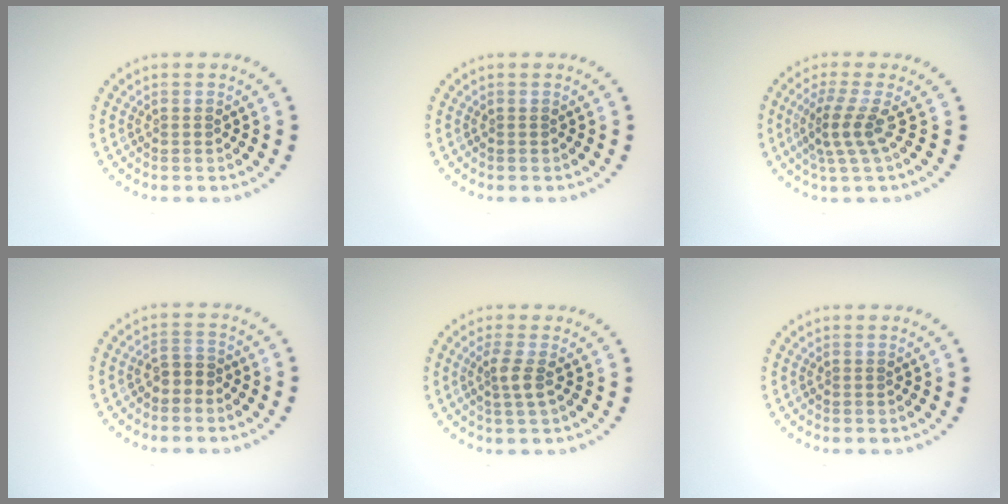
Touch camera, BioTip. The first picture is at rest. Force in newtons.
{"total": 0.0}
{"total": 2.9, "press": 1.9, "slide": 2.2}
{"total": 1.7, "press": 1.4, "slide": 0.9}
{"total": 1.9, "press": 1.4, "slide": 1.2}
{"total": 0.0}